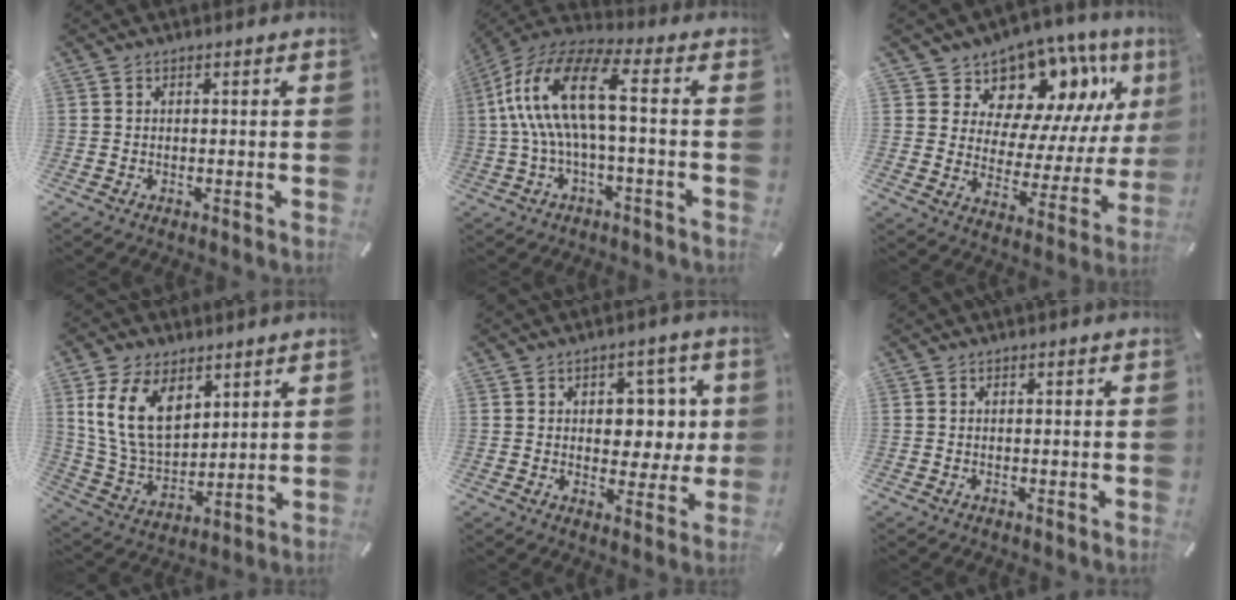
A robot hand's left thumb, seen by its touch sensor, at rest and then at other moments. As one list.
[{"total": 15.6, "force": [1.0, 4.9, 14.8], "torque": [-0.317, 0.001, 0.003]}, {"total": 11.3, "force": [8.3, 7.5, 1.9], "torque": [-0.026, -0.095, 0.147]}, {"total": 14.2, "force": [6.1, 9.8, 8.2], "torque": [-0.197, -0.020, 0.114]}, {"total": 7.5, "force": [1.7, 5.9, 4.3], "torque": [-0.046, -0.005, 0.023]}, {"total": 0.0}]